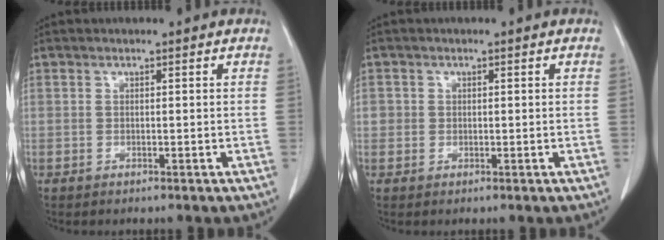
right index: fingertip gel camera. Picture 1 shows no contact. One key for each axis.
{"total": 1.4, "fx": 0.0, "fy": 1.3, "fz": 0.2, "tx": 0.006, "ty": 0.005, "tz": -0.002}